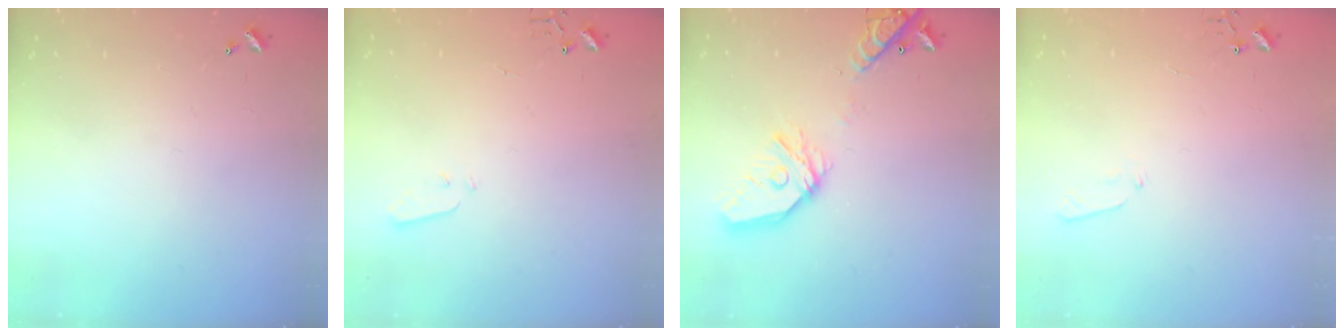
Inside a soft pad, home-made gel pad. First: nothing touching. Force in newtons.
{"total": 3.3, "press": 3.2, "slide": 0.7}
{"total": 18.3, "press": 18.2, "slide": 2.6}
{"total": 3.8, "press": 3.8, "slide": 0.5}